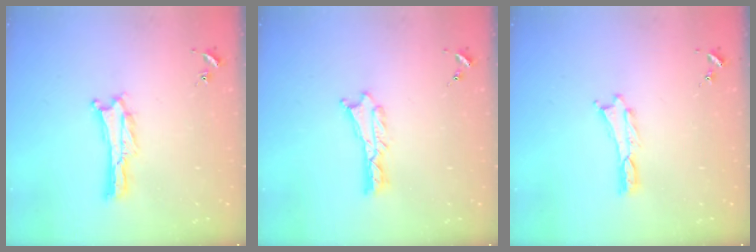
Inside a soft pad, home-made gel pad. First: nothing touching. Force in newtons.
{"total": 0.7, "press": 0.7, "slide": 0.1}
{"total": 0.0}